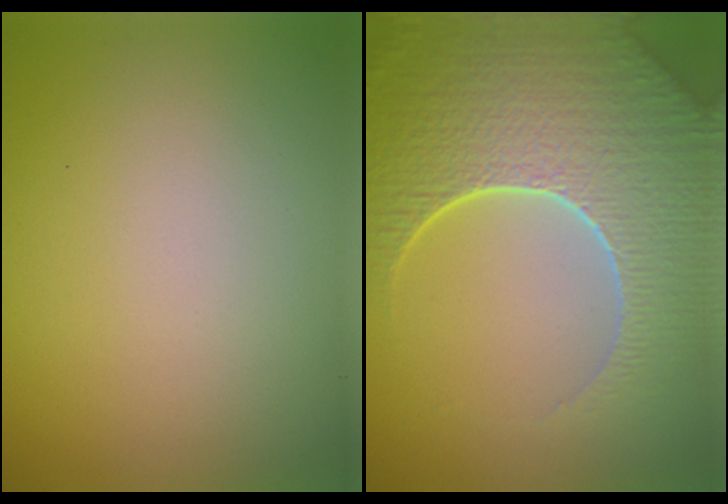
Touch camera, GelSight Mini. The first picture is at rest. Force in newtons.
{"total": 9.3, "press": 6.6, "slide": 6.6}